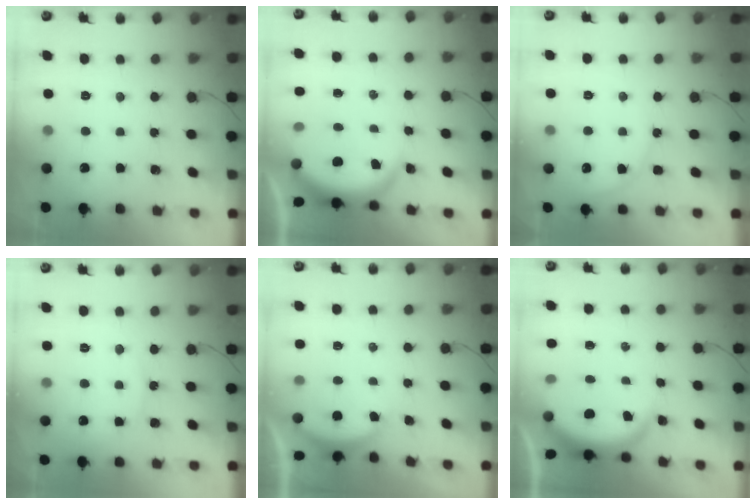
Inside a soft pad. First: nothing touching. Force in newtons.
{"total": 3.9, "press": 3.9, "slide": 0.2}
{"total": 9.1, "press": 9.1, "slide": 0.3}
{"total": 7.1, "press": 7.0, "slide": 0.6}
{"total": 2.9, "press": 2.8, "slide": 0.6}
{"total": 3.8, "press": 3.8, "slide": 0.3}